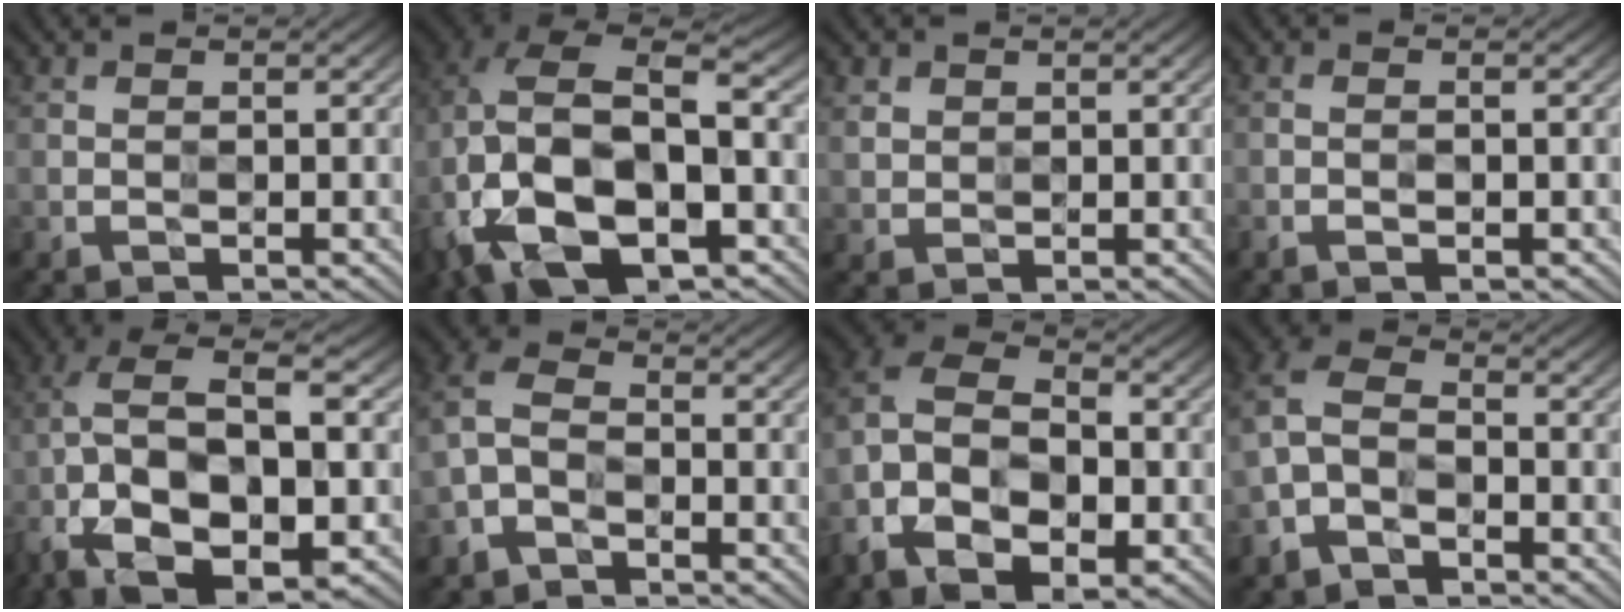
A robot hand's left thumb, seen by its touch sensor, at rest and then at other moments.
{"total": 18.5, "force": [-3.9, 11.7, 13.7], "torque": [-0.291, -0.022, -0.038]}
{"total": 2.1, "force": [1.0, 1.7, 0.8], "torque": [-0.022, -0.002, 0.023]}
{"total": 1.3, "force": [-0.5, 0.4, 1.1], "torque": [-0.024, 0.000, -0.012]}
{"total": 16.2, "force": [-3.3, 8.3, 13.5], "torque": [-0.301, -0.005, -0.035]}
{"total": 5.4, "force": [-2.1, 3.5, 3.5], "torque": [-0.088, 0.006, -0.056]}
{"total": 13.5, "force": [-3.9, 8.4, 9.8], "torque": [-0.224, -0.014, -0.076]}
{"total": 6.3, "force": [-2.5, 4.0, 4.1], "torque": [-0.099, 0.006, -0.062]}